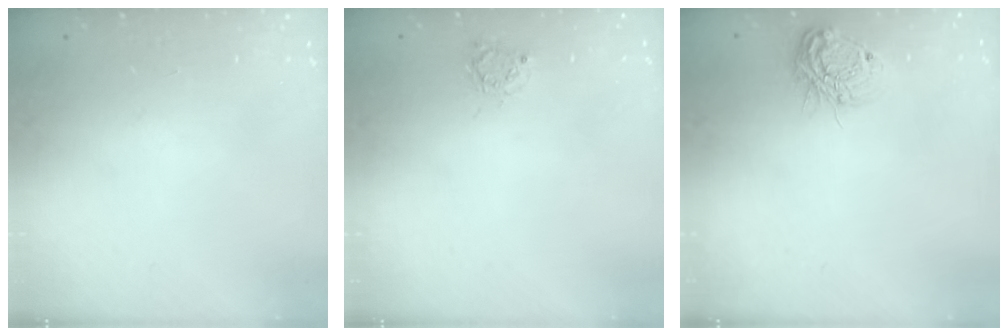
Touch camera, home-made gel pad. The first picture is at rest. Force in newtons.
{"total": 2.9, "press": 2.8, "slide": 0.4}
{"total": 11.5, "press": 11.5, "slide": 0.7}